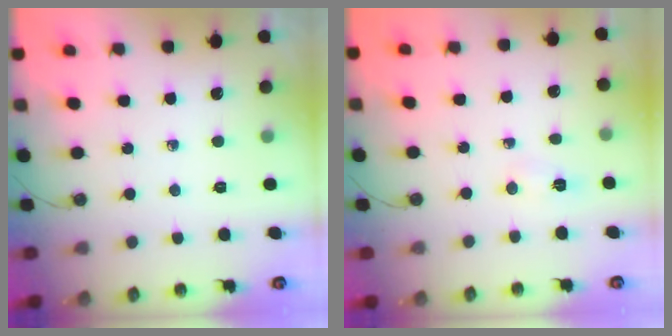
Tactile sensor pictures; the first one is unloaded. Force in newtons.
{"total": 2.3, "press": 2.3, "slide": 0.3}